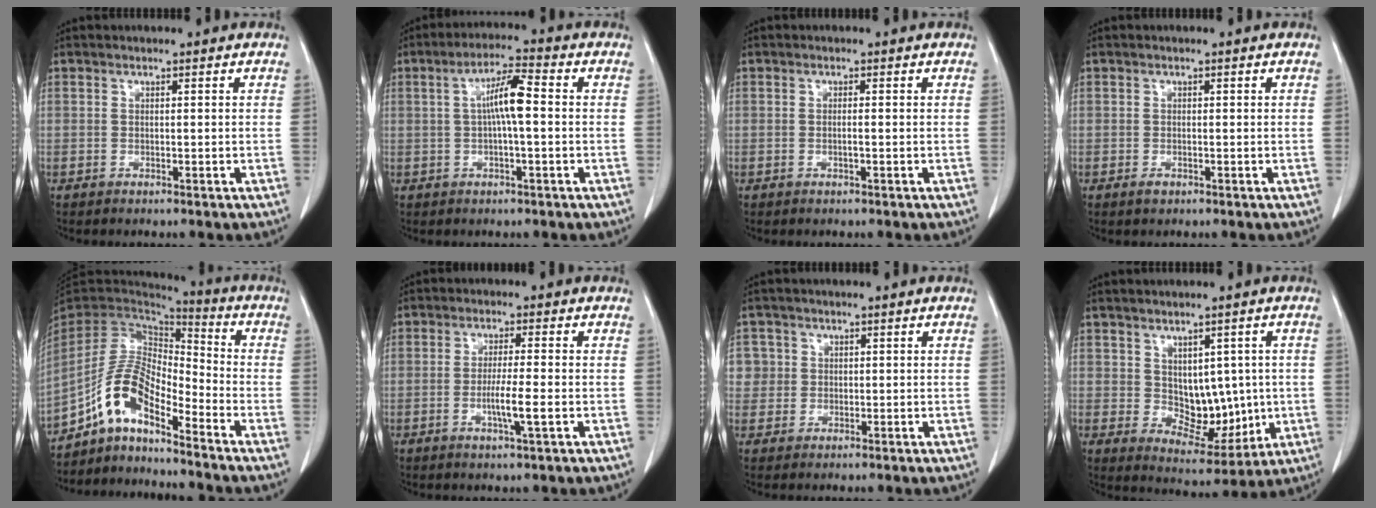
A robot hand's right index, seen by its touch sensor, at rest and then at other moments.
{"total": 6.4, "force": [0.3, 0.7, 6.3], "torque": [-0.118, 0.015, 0.003]}
{"total": 0.9, "force": [-0.2, 0.0, 0.9], "torque": [-0.018, -0.001, -0.001]}
{"total": 1.0, "force": [-0.5, 0.7, 0.5], "torque": [-0.007, 0.001, -0.005]}
{"total": 10.2, "force": [-7.1, 3.1, 6.7], "torque": [-0.145, 0.028, -0.136]}
{"total": 4.8, "force": [-1.2, -0.2, 4.6], "torque": [-0.083, -0.008, -0.023]}
{"total": 3.4, "force": [0.8, 3.3, -0.1], "torque": [0.023, 0.007, 0.014]}
{"total": 8.4, "force": [0.6, 5.3, 6.5], "torque": [-0.083, -0.001, 0.033]}